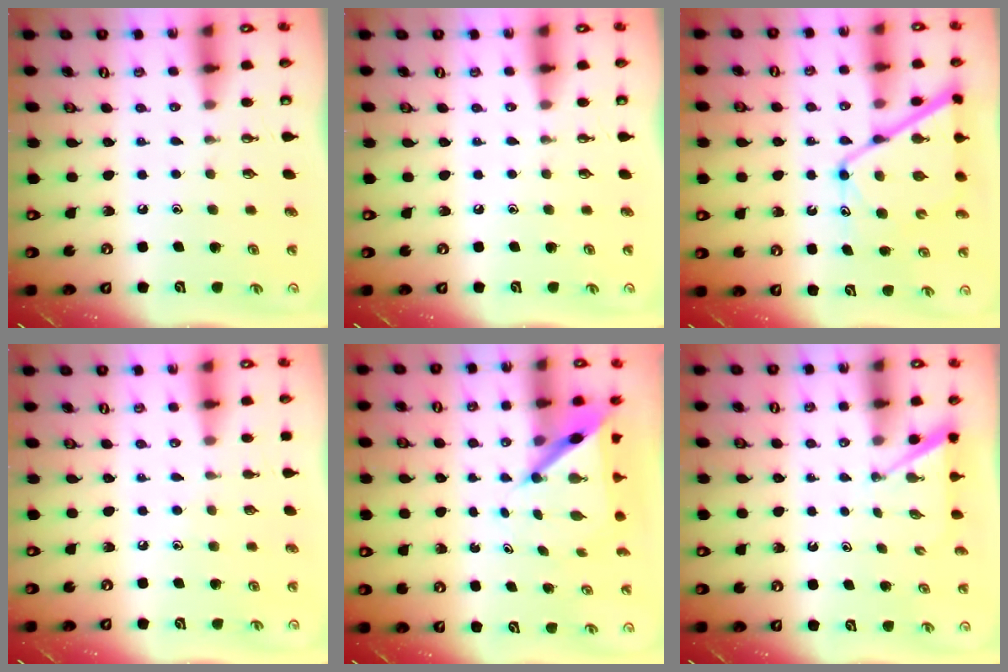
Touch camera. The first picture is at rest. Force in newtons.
{"total": 0.0}
{"total": 14.0, "press": 13.9, "slide": 1.3}
{"total": 4.0, "press": 4.0, "slide": 0.4}
{"total": 6.3, "press": 6.3, "slide": 0.6}
{"total": 2.3, "press": 2.3, "slide": 0.3}